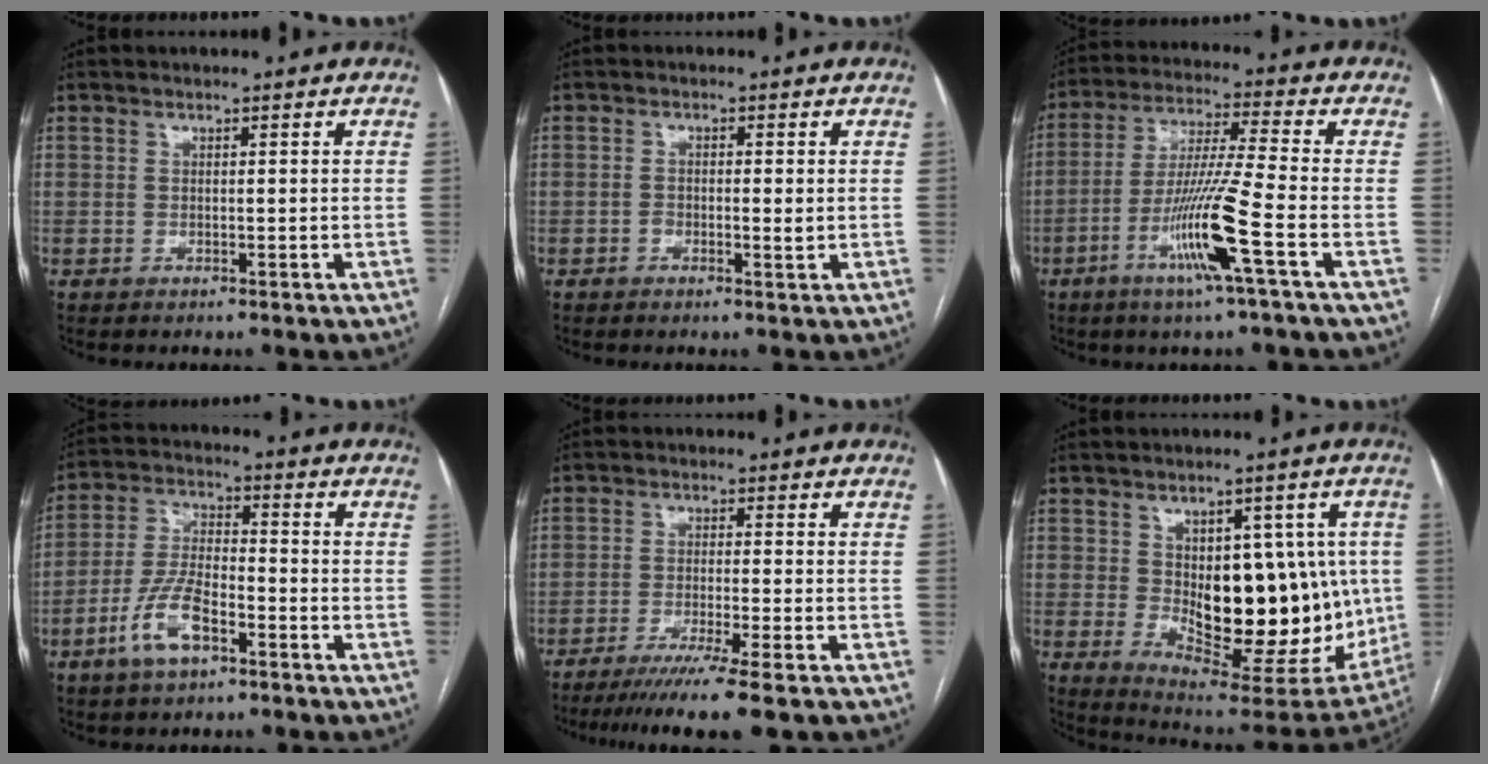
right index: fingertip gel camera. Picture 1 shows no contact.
{"total": 2.2, "force": [-0.4, 0.9, 1.9], "torque": [-0.031, 0.001, -0.005]}
{"total": 12.3, "force": [-5.0, -1.2, 11.2], "torque": [-0.221, -0.014, -0.099]}
{"total": 9.3, "force": [-4.7, 3.6, 7.1], "torque": [-0.161, 0.003, -0.088]}
{"total": 10.2, "force": [-7.7, -1.5, 6.4], "torque": [-0.085, -0.029, -0.119]}
{"total": 21.9, "force": [-0.5, 10.3, 19.3], "torque": [-0.256, -0.006, 0.023]}